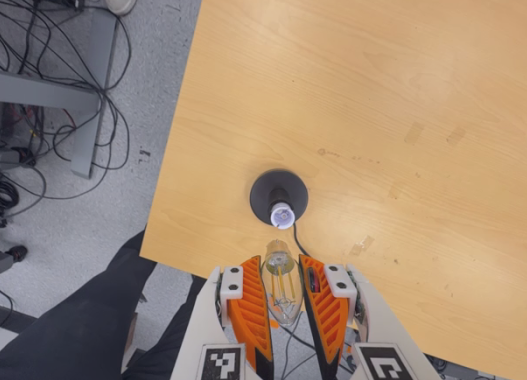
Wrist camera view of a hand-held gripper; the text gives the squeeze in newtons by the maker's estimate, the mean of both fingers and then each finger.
{"total": 15.6, "left": 16.0, "right": 15.2}